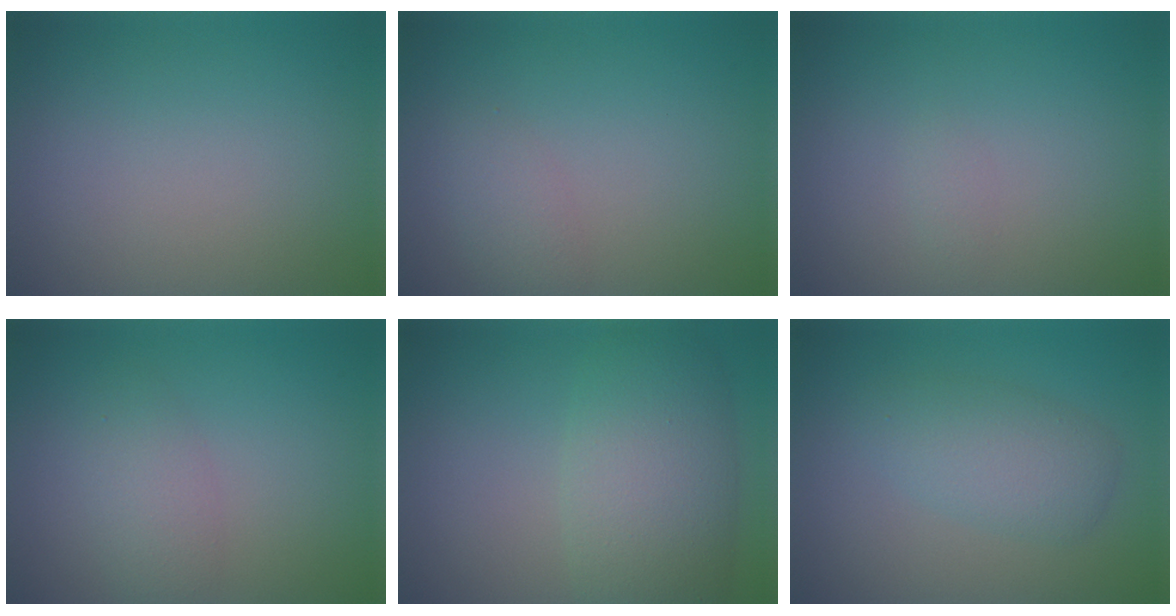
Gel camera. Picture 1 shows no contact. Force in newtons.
{"total": 1.5, "press": 1.5, "slide": 0.0}
{"total": 0.5, "press": 0.5, "slide": 0.0}
{"total": 2.3, "press": 2.3, "slide": 0.0}
{"total": 6.9, "press": 6.9, "slide": 0.1}
{"total": 3.4, "press": 3.4, "slide": 0.2}